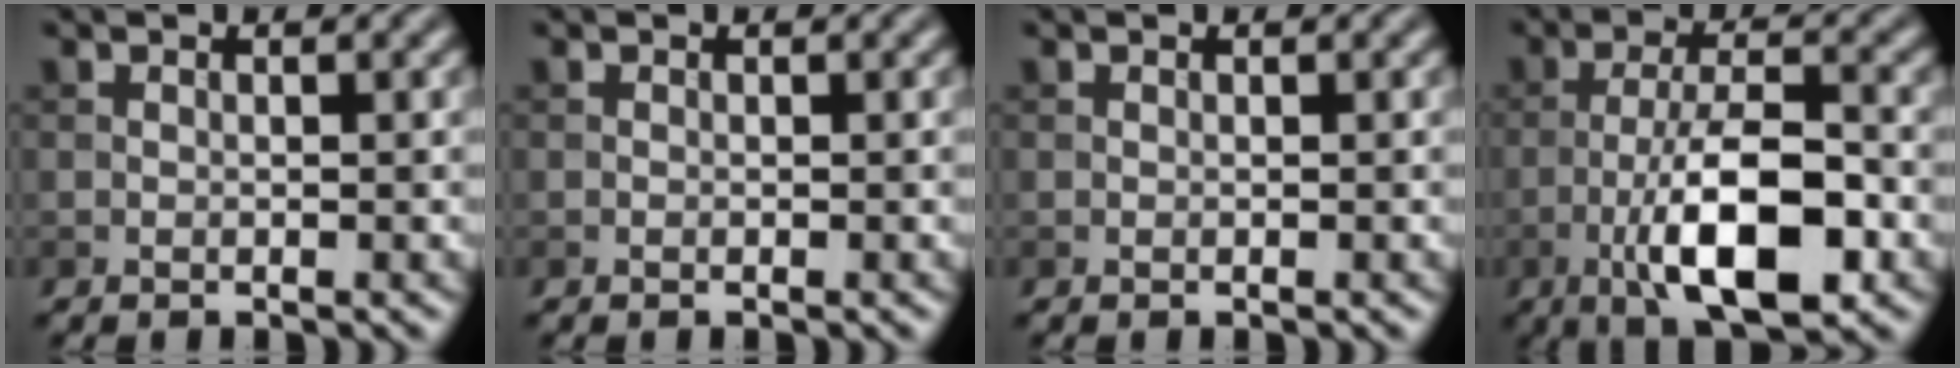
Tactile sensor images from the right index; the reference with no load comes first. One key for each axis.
{"total": 0.0}
{"total": 0.0}
{"total": 9.3, "fx": -3.4, "fy": 3.0, "fz": 8.1, "tx": -0.138, "ty": 0.007, "tz": -0.062}